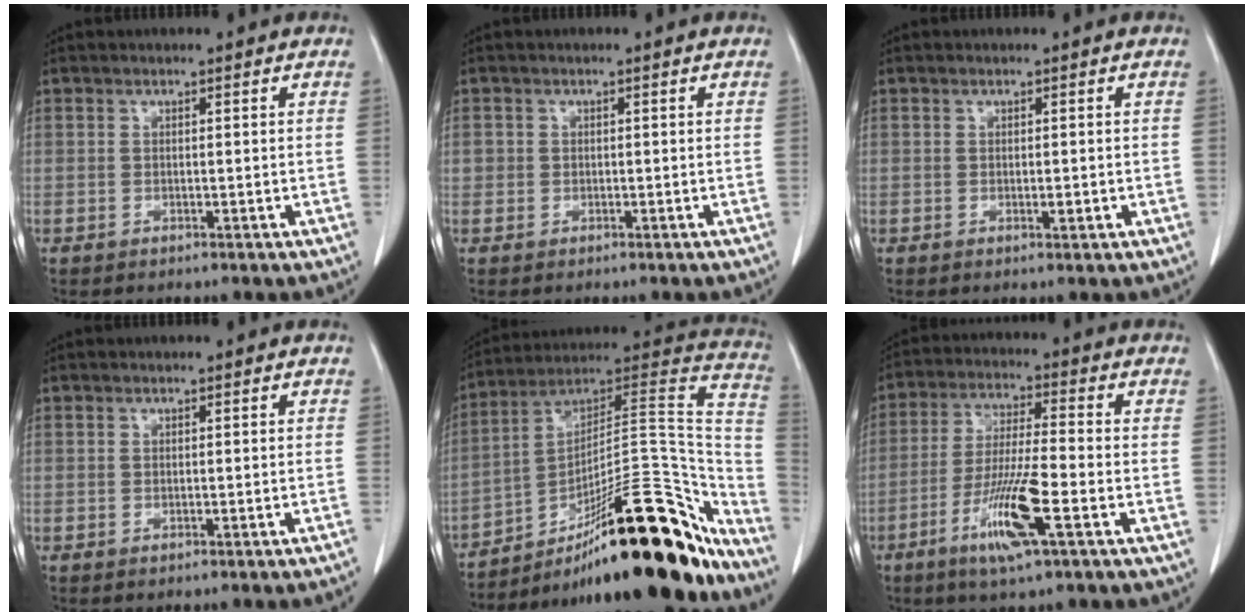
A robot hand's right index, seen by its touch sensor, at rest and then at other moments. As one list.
[{"total": 1.1, "force": [0.0, 1.1, 0.1], "torque": [0.006, 0.005, -0.001]}, {"total": 1.2, "force": [-0.2, 0.4, 1.1], "torque": [-0.015, -0.001, 0.000]}, {"total": 1.8, "force": [-1.5, -0.5, 0.8], "torque": [-0.011, 0.010, -0.020]}, {"total": 32.0, "force": [-20.5, 7.6, 23.3], "torque": [-0.255, 0.029, -0.300]}, {"total": 11.0, "force": [-4.9, 0.3, 9.9], "torque": [-0.194, -0.017, -0.093]}]